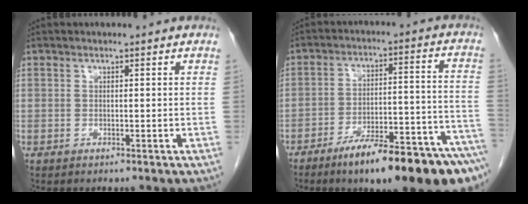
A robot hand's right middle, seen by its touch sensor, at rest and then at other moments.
{"total": 19.1, "force": [-13.6, 1.9, 13.2], "torque": [-0.125, 0.026, -0.208]}